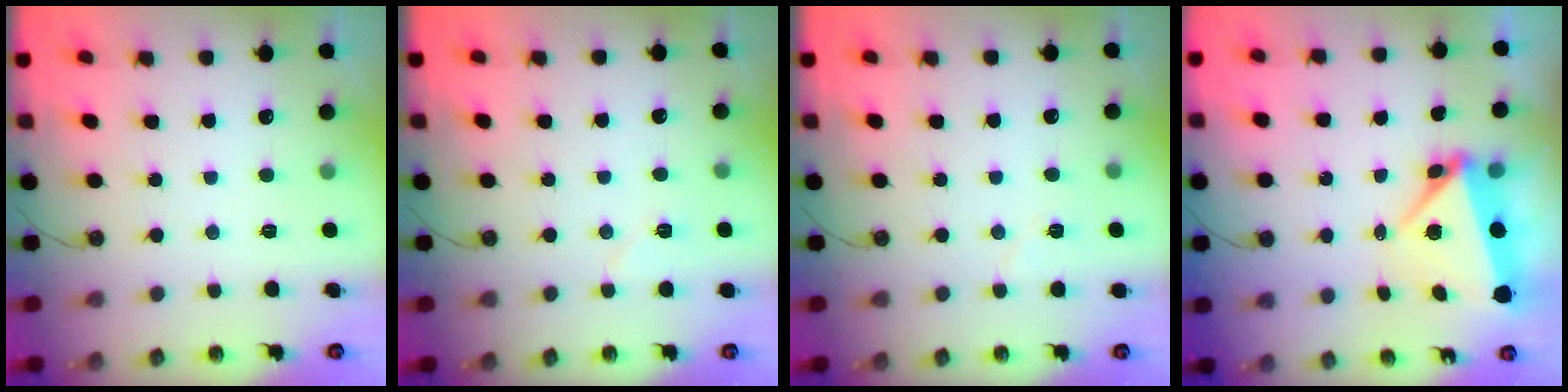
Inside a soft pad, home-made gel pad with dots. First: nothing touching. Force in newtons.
{"total": 5.2, "press": 5.0, "slide": 1.4}
{"total": 3.6, "press": 3.2, "slide": 1.6}
{"total": 5.4, "press": 5.3, "slide": 1.3}